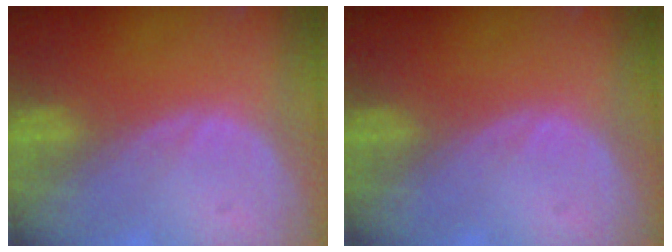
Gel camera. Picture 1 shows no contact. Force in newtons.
{"total": 0.0}